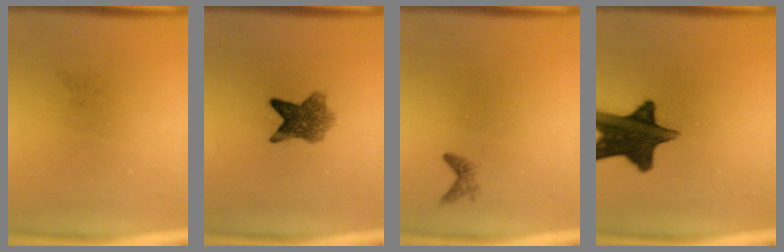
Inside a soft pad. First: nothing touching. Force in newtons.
{"total": 6.0}
{"total": 0.9}
{"total": 14.8}